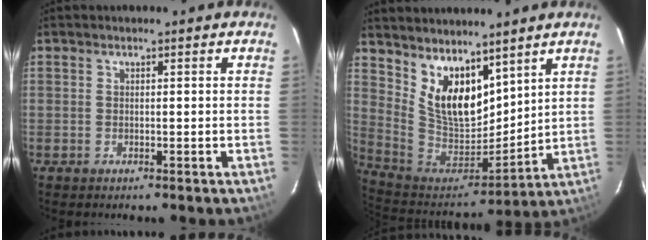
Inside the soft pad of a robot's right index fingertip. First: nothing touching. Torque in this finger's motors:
{"motor_torque": [0.28, 0.25, 0.27, 0.12]}